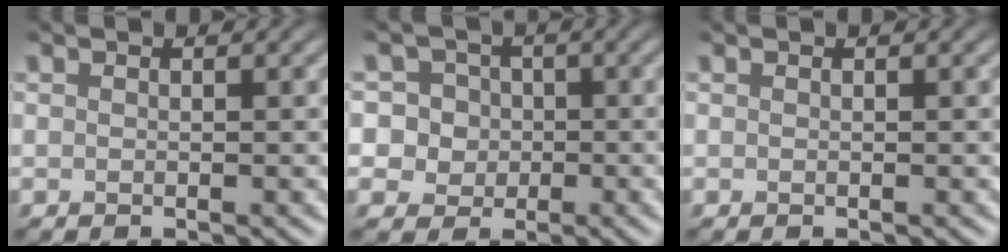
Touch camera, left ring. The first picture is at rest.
{"total": 6.7, "force": [1.0, 6.3, 2.1], "torque": [-0.032, 0.041, -0.009]}
{"total": 0.0}